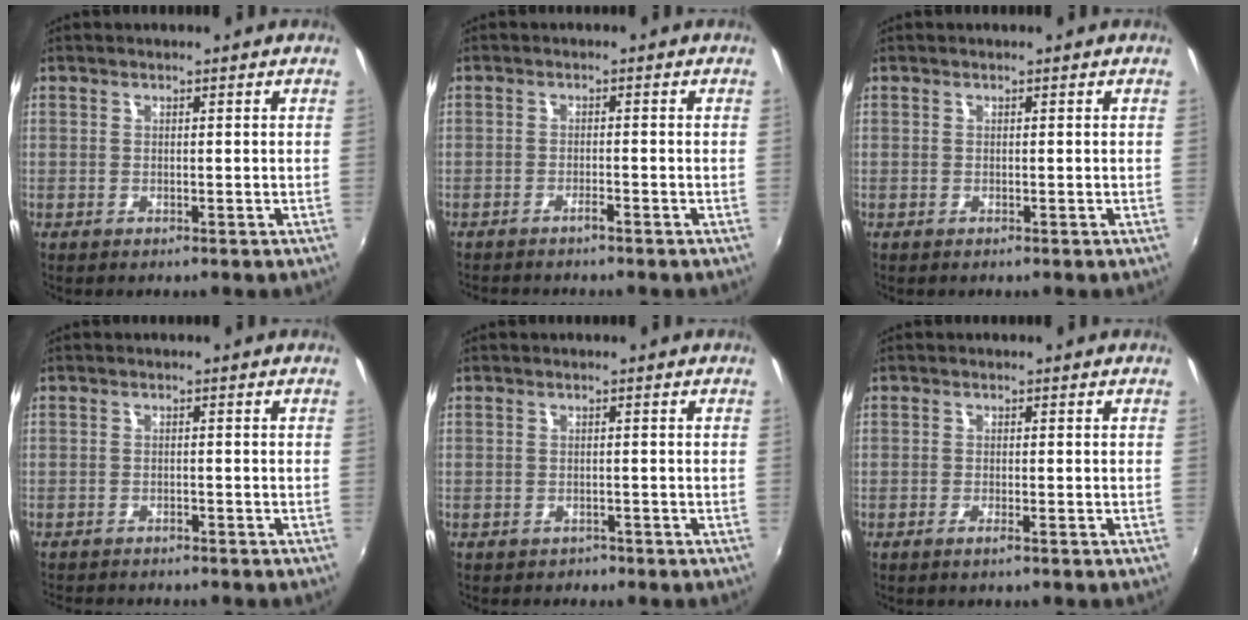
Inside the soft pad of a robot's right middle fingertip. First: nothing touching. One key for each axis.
{"total": 2.0, "fx": -1.8, "fy": 0.0, "fz": 0.8, "tx": -0.021, "ty": -0.001, "tz": -0.034}
{"total": 0.0}
{"total": 3.8, "fx": -3.6, "fy": 0.8, "fz": 1.1, "tx": -0.032, "ty": -0.012, "tz": -0.056}
{"total": 1.6, "fx": -1.3, "fy": 1.0, "fz": 0.2, "tx": -0.007, "ty": -0.004, "tz": -0.017}
{"total": 1.2, "fx": -0.8, "fy": -0.2, "fz": 0.9, "tx": -0.019, "ty": -0.002, "tz": -0.016}